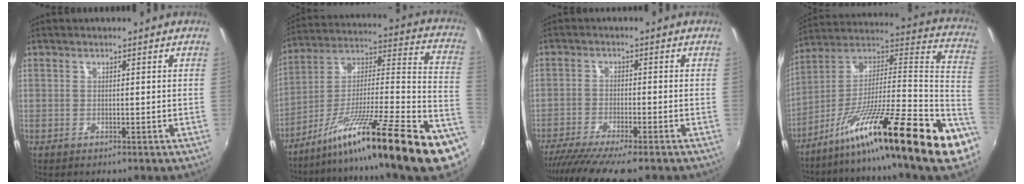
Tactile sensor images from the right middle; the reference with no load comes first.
{"total": 26.0, "force": [-14.3, 1.4, 21.7], "torque": [-0.282, -0.018, -0.233]}
{"total": 10.1, "force": [-8.1, 0.5, 5.9], "torque": [-0.128, -0.040, -0.136]}
{"total": 29.4, "force": [-14.7, 2.3, 25.3], "torque": [-0.337, -0.020, -0.251]}